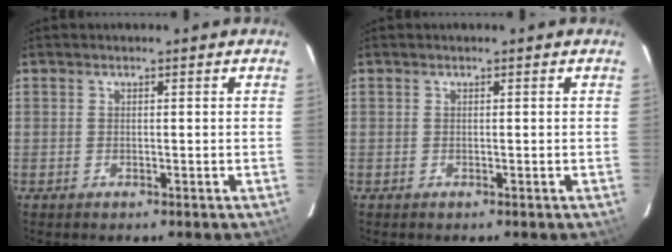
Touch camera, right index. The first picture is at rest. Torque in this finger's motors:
{"motor_torque": [0.00, 0.00, 0.00, 0.00]}